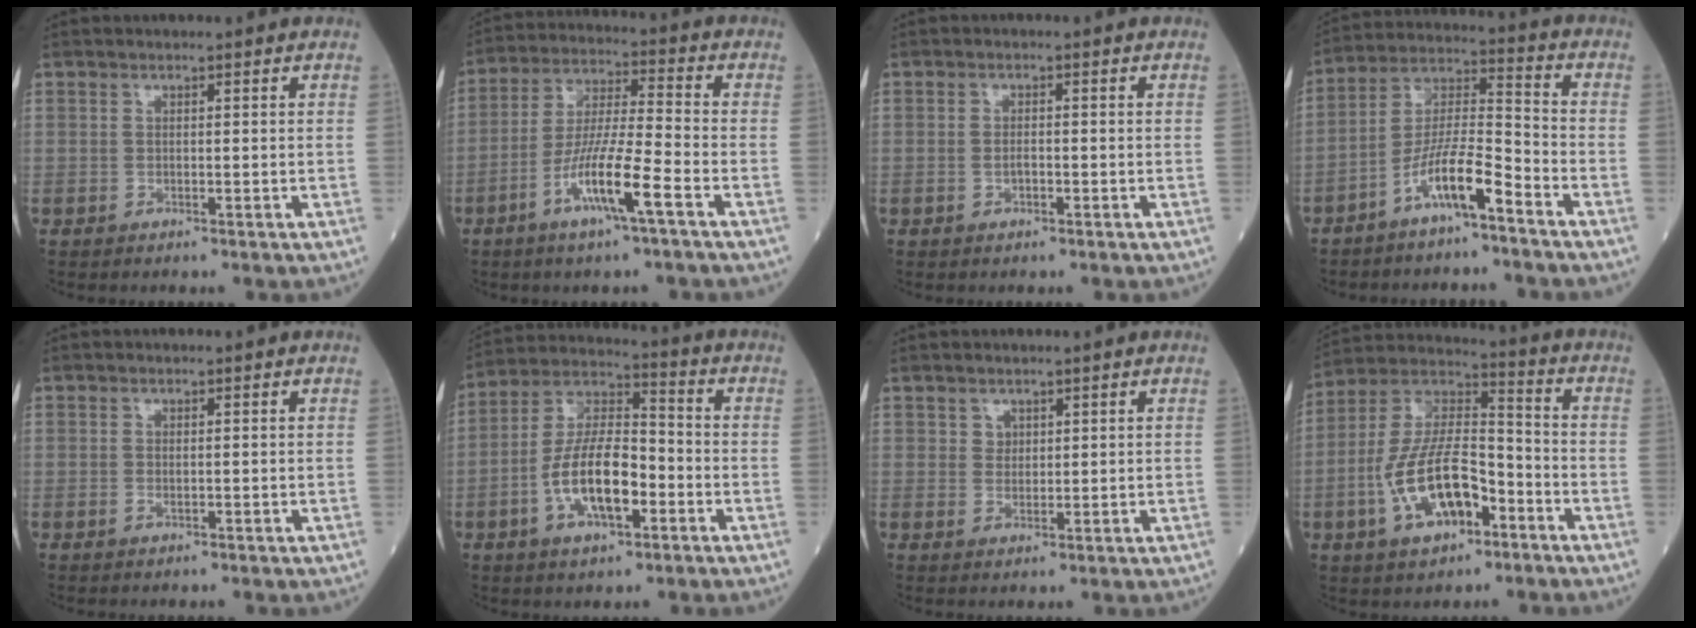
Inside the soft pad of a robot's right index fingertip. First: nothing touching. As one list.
[{"total": 10.9, "force": [-5.0, 0.3, 9.7], "torque": [-0.186, -0.005, -0.099]}, {"total": 1.5, "force": [-0.5, 0.7, 1.2], "torque": [-0.022, 0.003, -0.009]}, {"total": 9.6, "force": [-5.8, 1.1, 7.5], "torque": [-0.150, 0.008, -0.114]}, {"total": 0.7, "force": [-0.1, 0.3, 0.6], "torque": [-0.016, -0.002, -0.002]}, {"total": 12.9, "force": [-3.9, 4.7, 11.4], "torque": [-0.228, 0.012, -0.074]}, {"total": 1.6, "force": [1.0, 1.2, 0.2], "torque": [0.004, -0.002, 0.016]}, {"total": 14.7, "force": [-5.5, 6.4, 12.0], "torque": [-0.244, 0.018, -0.098]}]